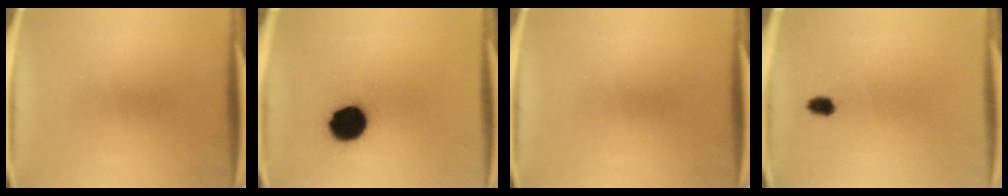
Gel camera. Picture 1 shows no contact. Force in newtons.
{"total": 13.0}
{"total": 0.0}
{"total": 2.2}